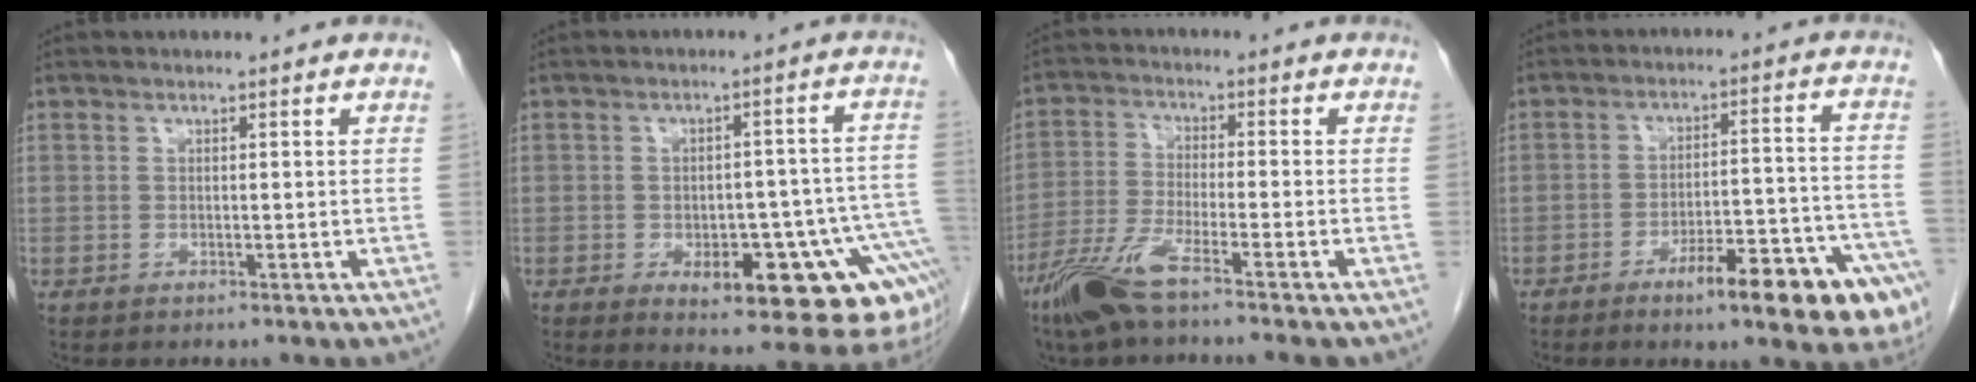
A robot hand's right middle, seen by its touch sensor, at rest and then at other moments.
{"total": 16.8, "force": [-7.3, 5.8, 14.0], "torque": [-0.089, 0.023, -0.080]}
{"total": 8.0, "force": [-5.7, 0.2, 5.6], "torque": [-0.124, -0.022, -0.115]}
{"total": 15.6, "force": [-9.1, 2.6, 12.4], "torque": [-0.099, 0.027, -0.119]}